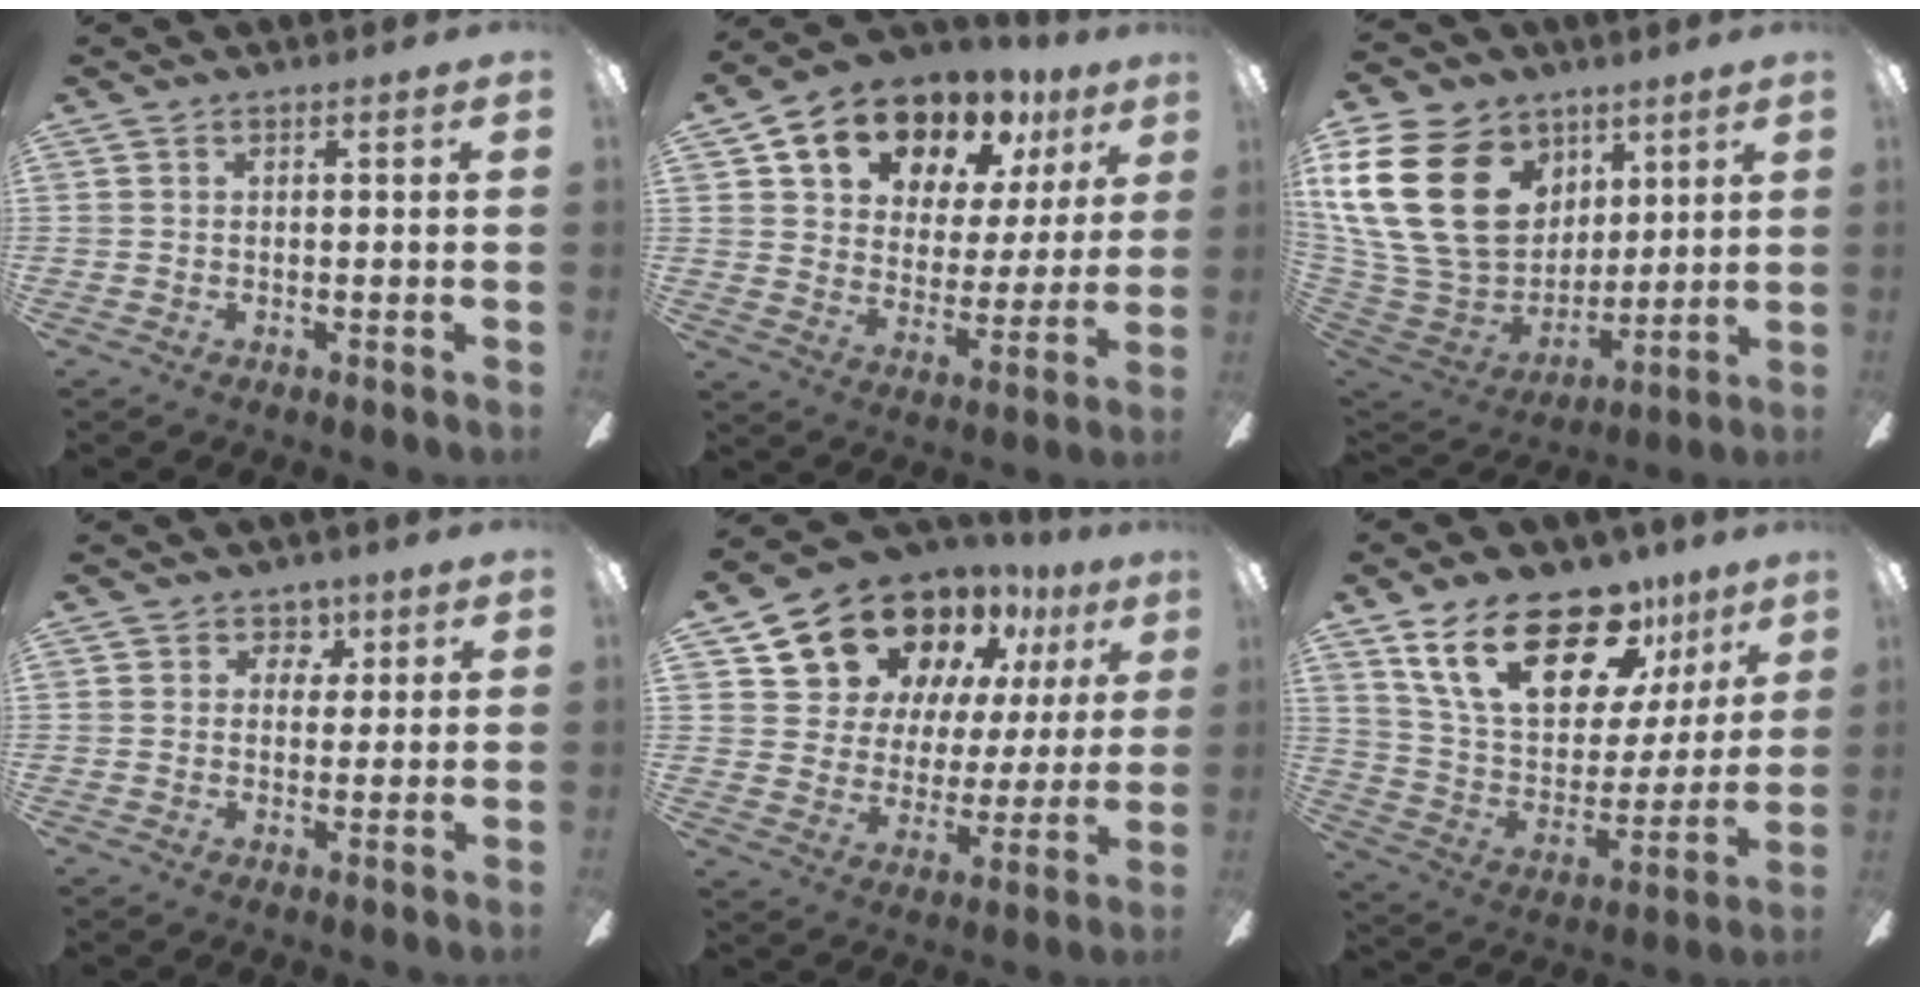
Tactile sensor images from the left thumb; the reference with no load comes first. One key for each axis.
{"total": 14.7, "fx": 11.1, "fy": 8.2, "fz": 5.0, "tx": -0.093, "ty": -0.077, "tz": 0.201}
{"total": 27.4, "fx": 8.6, "fy": 20.3, "fz": 16.2, "tx": -0.344, "ty": -0.019, "tz": 0.176}
{"total": 4.3, "fx": 2.2, "fy": 3.6, "fz": 1.1, "tx": -0.001, "ty": -0.009, "tz": 0.033}
{"total": 15.7, "fx": 12.4, "fy": 8.5, "fz": 4.6, "tx": -0.105, "ty": -0.093, "tz": 0.227}
{"total": 24.4, "fx": 15.2, "fy": 11.6, "fz": 15.0, "tx": -0.259, "ty": -0.085, "tz": 0.271}